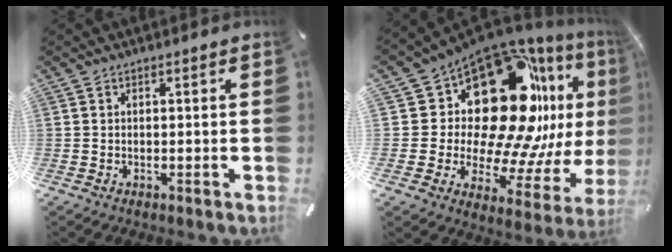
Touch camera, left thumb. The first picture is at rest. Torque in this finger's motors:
{"motor_torque": [2.53, 2.48, 1.88, -0.89, 0.32]}